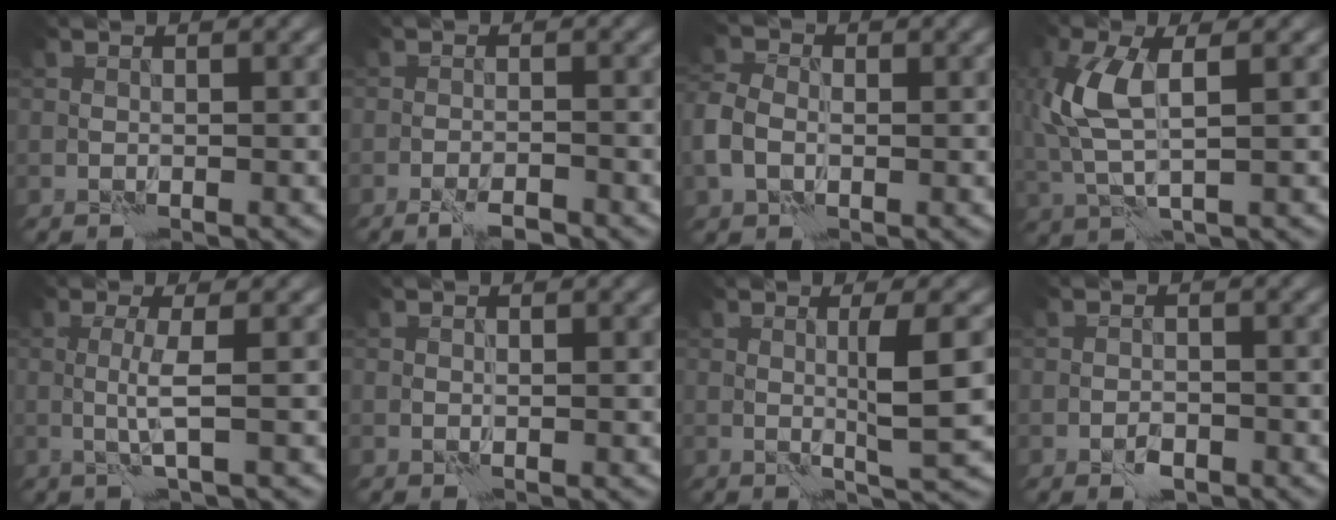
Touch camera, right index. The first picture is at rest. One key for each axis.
{"total": 2.5, "fx": -1.9, "fy": 0.2, "fz": 1.5, "tx": -0.030, "ty": -0.003, "tz": -0.035}
{"total": 3.3, "fx": -0.6, "fy": 2.5, "fz": 2.1, "tx": -0.057, "ty": 0.000, "tz": -0.022}
{"total": 5.4, "fx": 1.2, "fy": 2.0, "fz": 4.9, "tx": -0.125, "ty": 0.003, "tz": 0.022}
{"total": 2.2, "fx": 0.4, "fy": 0.0, "fz": 2.1, "tx": -0.043, "ty": -0.008, "tz": 0.005}
{"total": 0.6, "fx": 0.4, "fy": 0.2, "fz": 0.4, "tx": -0.002, "ty": -0.005, "tz": 0.008}
{"total": 4.1, "fx": 0.6, "fy": 0.1, "fz": 4.1, "tx": -0.066, "ty": -0.004, "tz": 0.013}
{"total": 1.2, "fx": -0.7, "fy": 0.6, "fz": 0.8, "tx": -0.010, "ty": -0.001, "tz": -0.014}